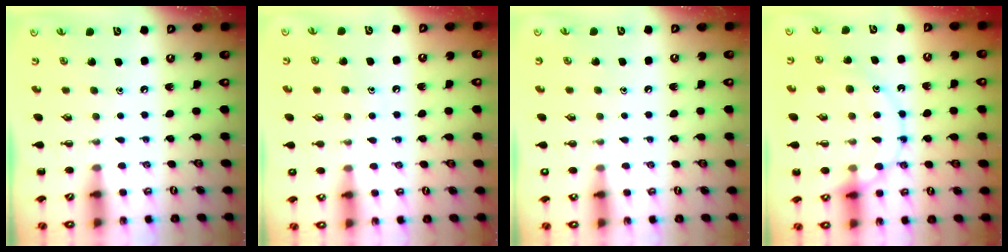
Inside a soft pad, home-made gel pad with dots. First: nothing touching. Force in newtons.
{"total": 6.5, "press": 6.4, "slide": 1.1}
{"total": 1.9, "press": 1.9, "slide": 0.2}
{"total": 15.9, "press": 15.9, "slide": 1.4}